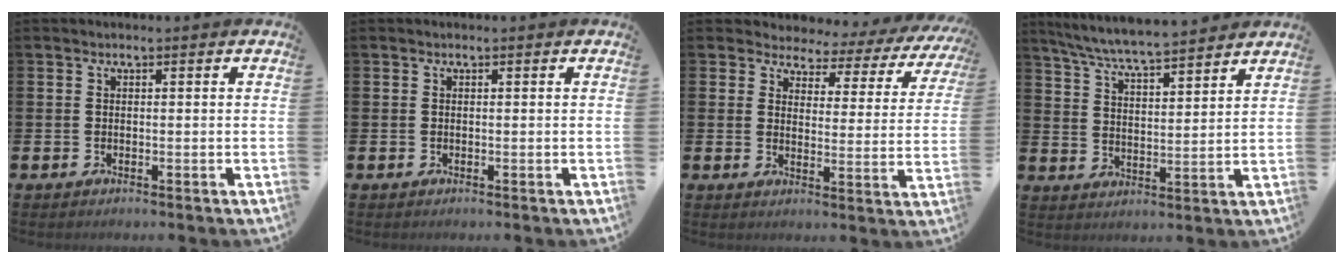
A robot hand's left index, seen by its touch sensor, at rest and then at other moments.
{"total": 0.0}
{"total": 2.4, "force": [2.0, 1.4, 0.1], "torque": [-0.016, -0.029, 0.023]}
{"total": 6.8, "force": [6.6, 0.0, 1.6], "torque": [-0.060, -0.043, 0.118]}